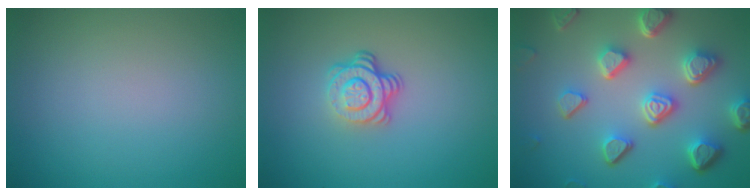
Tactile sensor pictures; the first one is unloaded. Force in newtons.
{"total": 3.9, "press": 2.7, "slide": 2.9}
{"total": 7.3, "press": 5.6, "slide": 4.7}